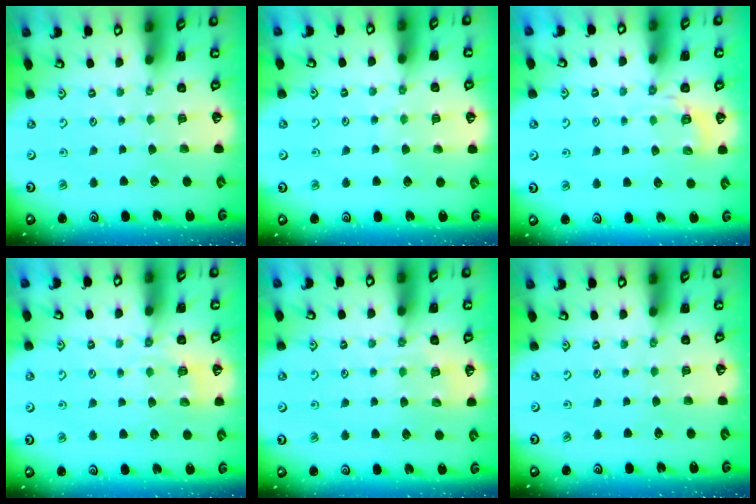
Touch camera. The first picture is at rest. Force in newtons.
{"total": 4.6, "press": 4.5, "slide": 0.6}
{"total": 3.4, "press": 2.9, "slide": 1.7}
{"total": 5.1, "press": 4.8, "slide": 1.5}
{"total": 4.5, "press": 4.4, "slide": 0.6}
{"total": 0.0}